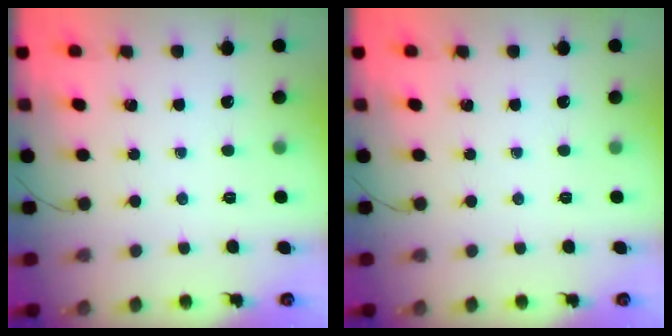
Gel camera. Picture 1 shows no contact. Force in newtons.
{"total": 0.0}